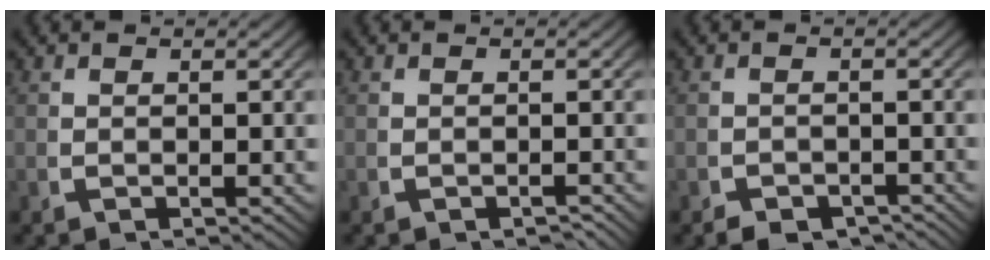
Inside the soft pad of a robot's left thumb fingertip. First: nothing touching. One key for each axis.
{"total": 1.1, "fx": -1.0, "fy": 0.2, "fz": 0.2, "tx": -0.003, "ty": -0.001, "tz": -0.016}
{"total": 2.8, "fx": -2.5, "fy": 1.0, "fz": 0.7, "tx": 0.000, "ty": -0.014, "tz": -0.040}